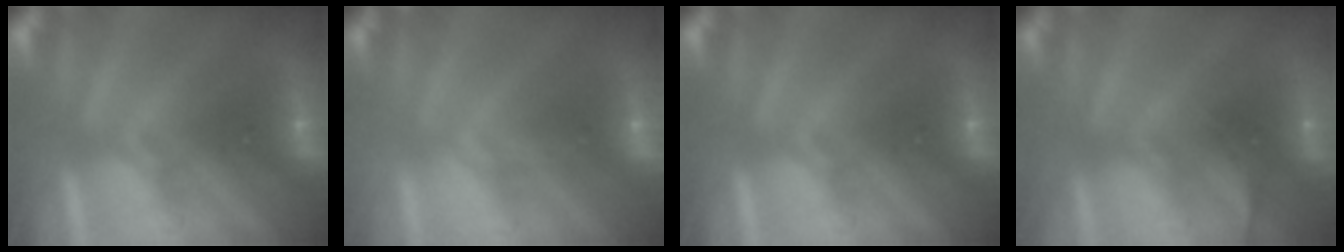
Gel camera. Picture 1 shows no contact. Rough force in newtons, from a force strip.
{"total": 3.1}
{"total": 0.0}
{"total": 1.8}